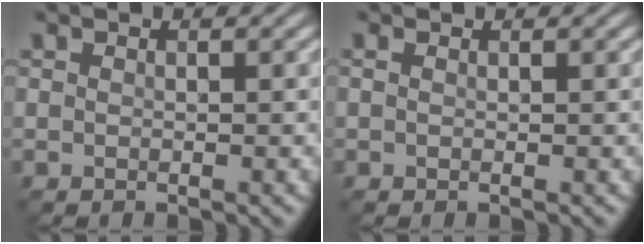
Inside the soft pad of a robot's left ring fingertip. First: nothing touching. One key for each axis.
{"total": 0.9, "fx": 0.6, "fy": 0.4, "fz": 0.5, "tx": -0.014, "ty": -0.001, "tz": 0.003}